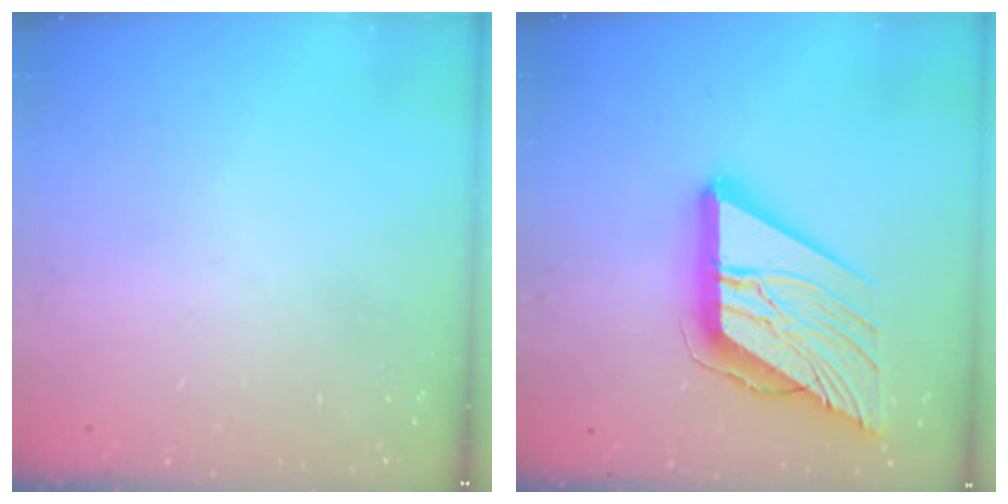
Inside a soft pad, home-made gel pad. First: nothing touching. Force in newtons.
{"total": 24.5, "press": 24.3, "slide": 3.0}